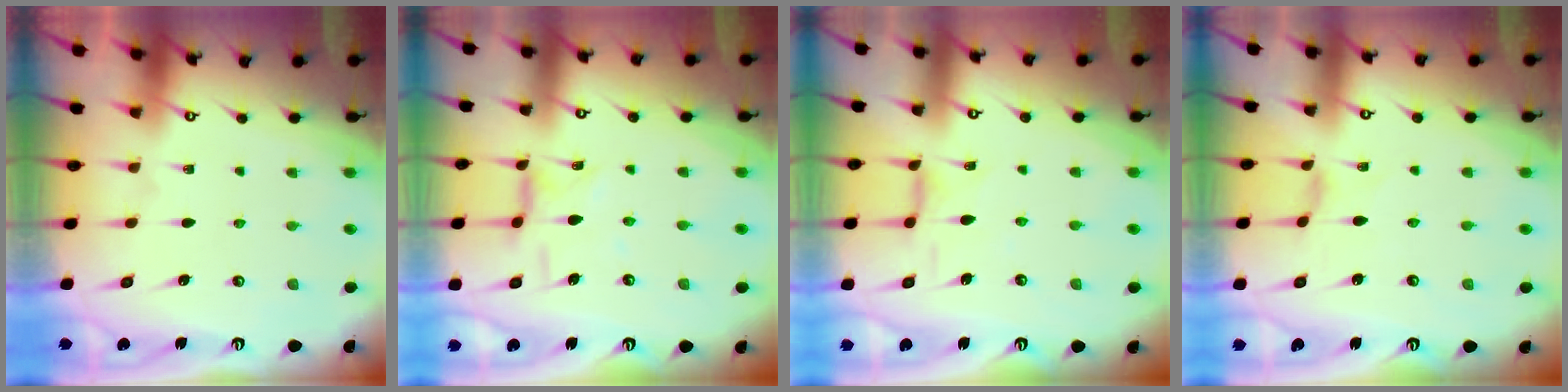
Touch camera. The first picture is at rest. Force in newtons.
{"total": 3.0, "press": 2.9, "slide": 0.4}
{"total": 2.6, "press": 2.6, "slide": 0.5}
{"total": 0.0}